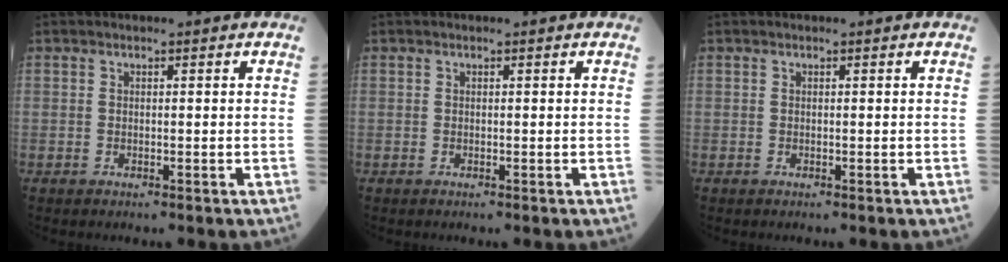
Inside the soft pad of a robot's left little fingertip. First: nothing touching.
{"total": 0.0}
{"total": 0.0}